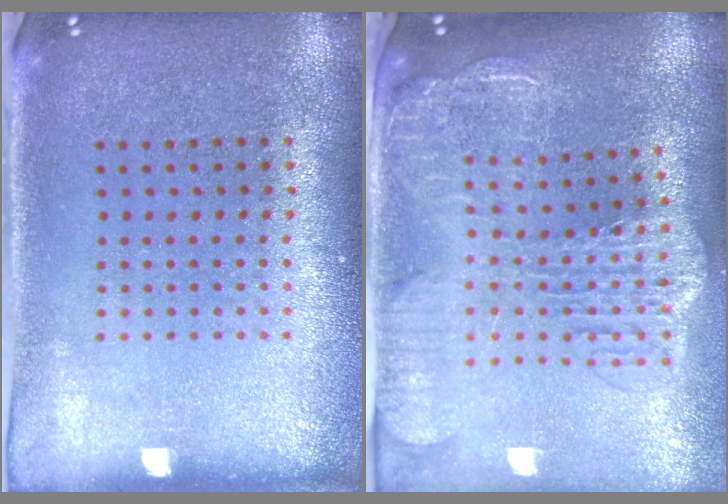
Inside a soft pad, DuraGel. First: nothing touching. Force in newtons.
{"total": 3.1, "press": 2.6, "slide": 1.8}